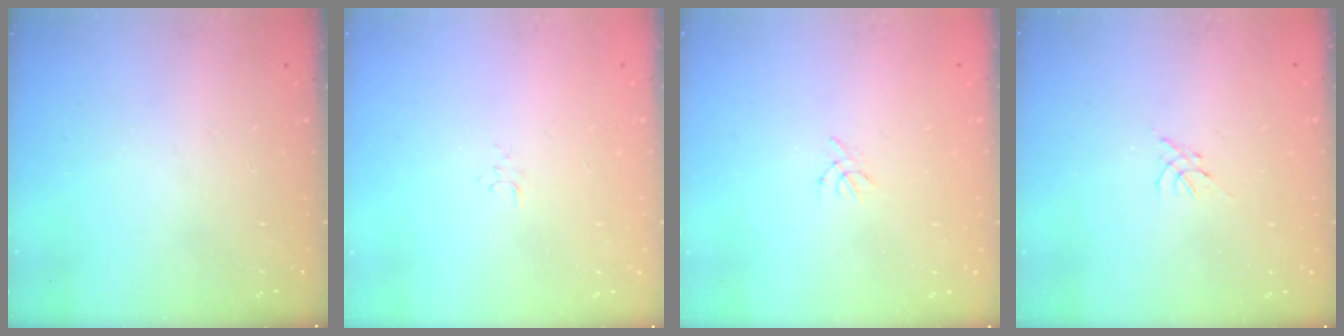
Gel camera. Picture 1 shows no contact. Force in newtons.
{"total": 4.1, "press": 4.1, "slide": 0.6}
{"total": 1.3, "press": 1.2, "slide": 0.4}
{"total": 0.0}